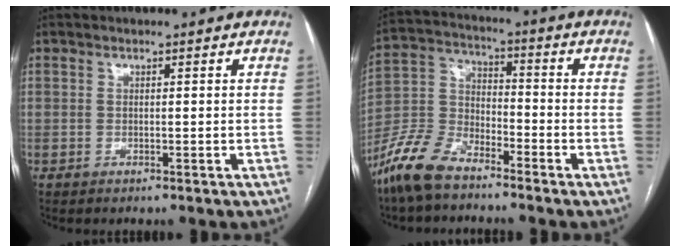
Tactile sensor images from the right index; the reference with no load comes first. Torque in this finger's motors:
{"motor_torque": [0.29, -0.54, -0.28, -0.21]}